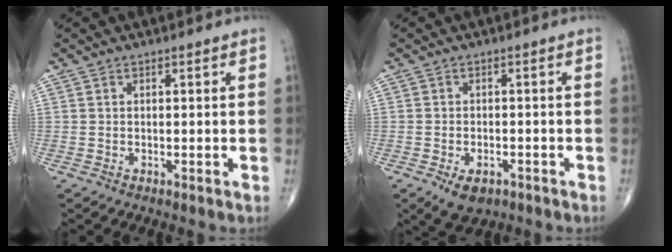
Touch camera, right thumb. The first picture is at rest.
{"total": 5.0, "force": [-2.6, 2.9, 3.0], "torque": [-0.045, 0.005, -0.035]}